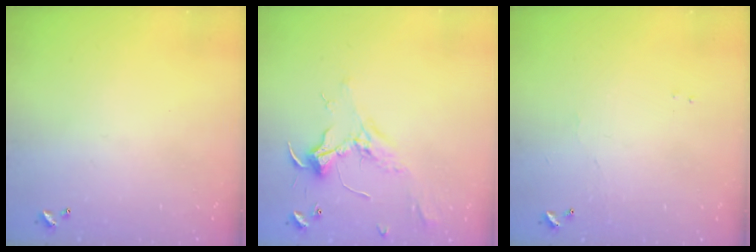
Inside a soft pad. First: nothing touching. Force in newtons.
{"total": 2.3, "press": 2.2, "slide": 0.7}
{"total": 1.2, "press": 1.1, "slide": 0.3}